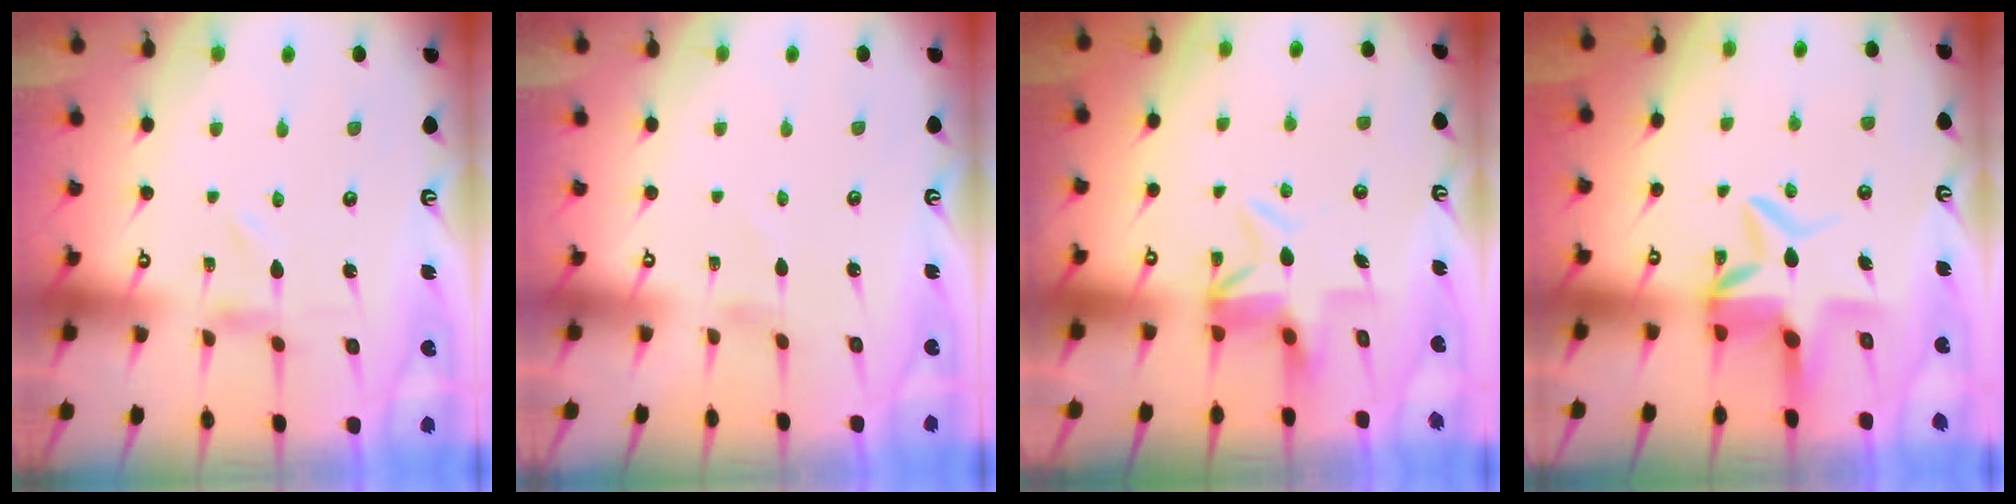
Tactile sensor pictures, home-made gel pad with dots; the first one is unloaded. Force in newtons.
{"total": 1.3, "press": 1.3, "slide": 0.1}
{"total": 6.5, "press": 6.5, "slide": 0.6}
{"total": 7.0, "press": 6.5, "slide": 2.5}